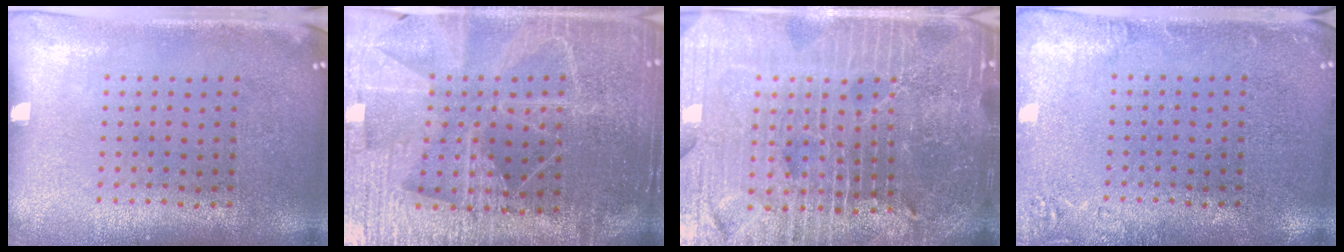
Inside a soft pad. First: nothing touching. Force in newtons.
{"total": 5.3, "press": 4.8, "slide": 2.3}
{"total": 6.7, "press": 5.9, "slide": 3.2}
{"total": 1.8, "press": 1.7, "slide": 0.4}